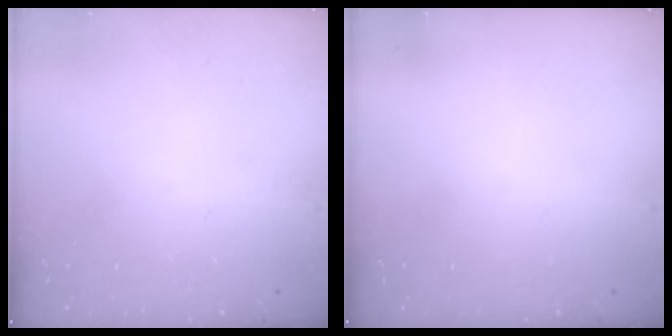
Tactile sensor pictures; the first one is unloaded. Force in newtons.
{"total": 0.0}